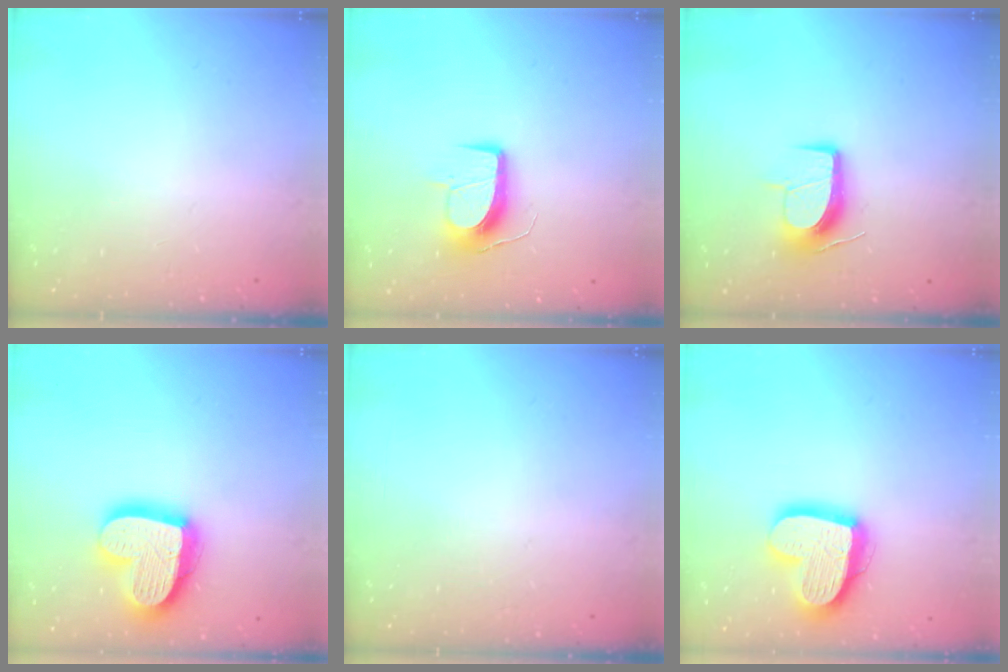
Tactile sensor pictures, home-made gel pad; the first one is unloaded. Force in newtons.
{"total": 10.7, "press": 10.7, "slide": 0.4}
{"total": 10.9, "press": 10.9, "slide": 0.2}
{"total": 21.1, "press": 21.0, "slide": 1.8}
{"total": 0.0}
{"total": 18.0, "press": 17.9, "slide": 1.5}